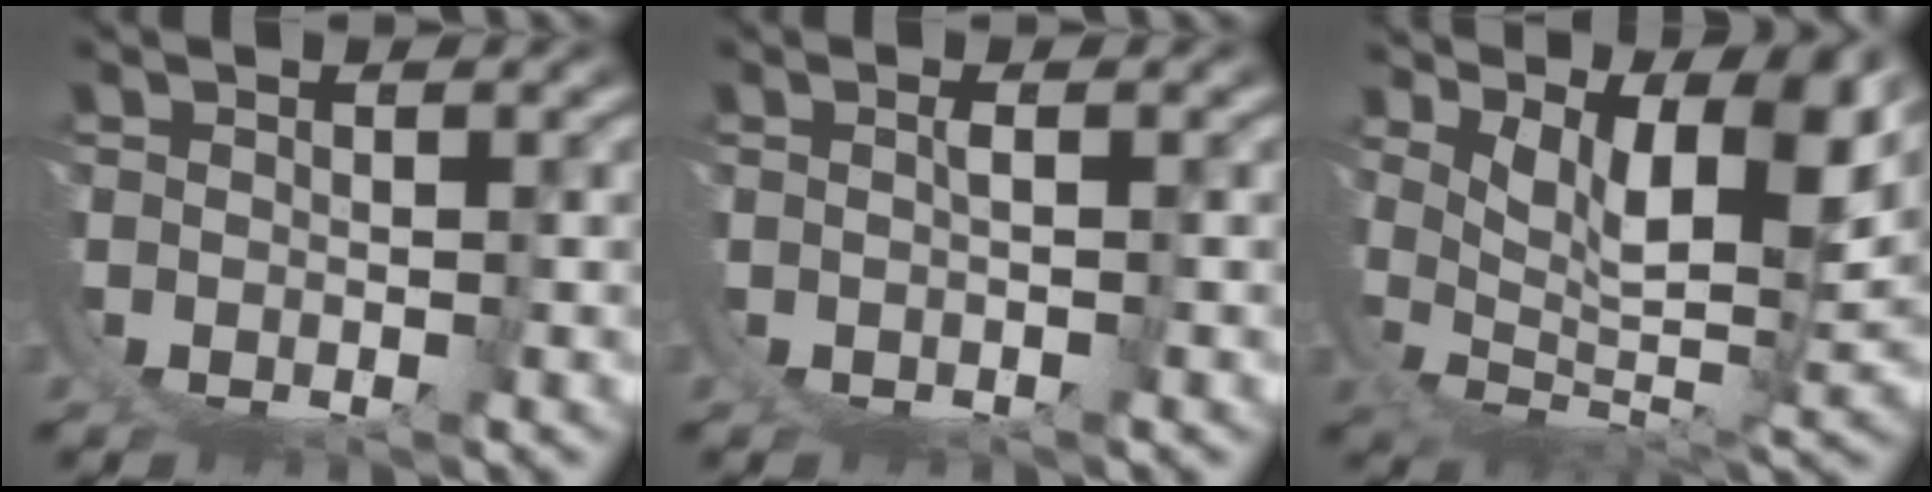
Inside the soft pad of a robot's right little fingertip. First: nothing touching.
{"total": 1.0, "force": [0.0, -0.2, 1.0], "torque": [-0.010, -0.003, 0.002]}
{"total": 9.0, "force": [4.1, 2.2, 7.7], "torque": [-0.103, -0.022, 0.077]}